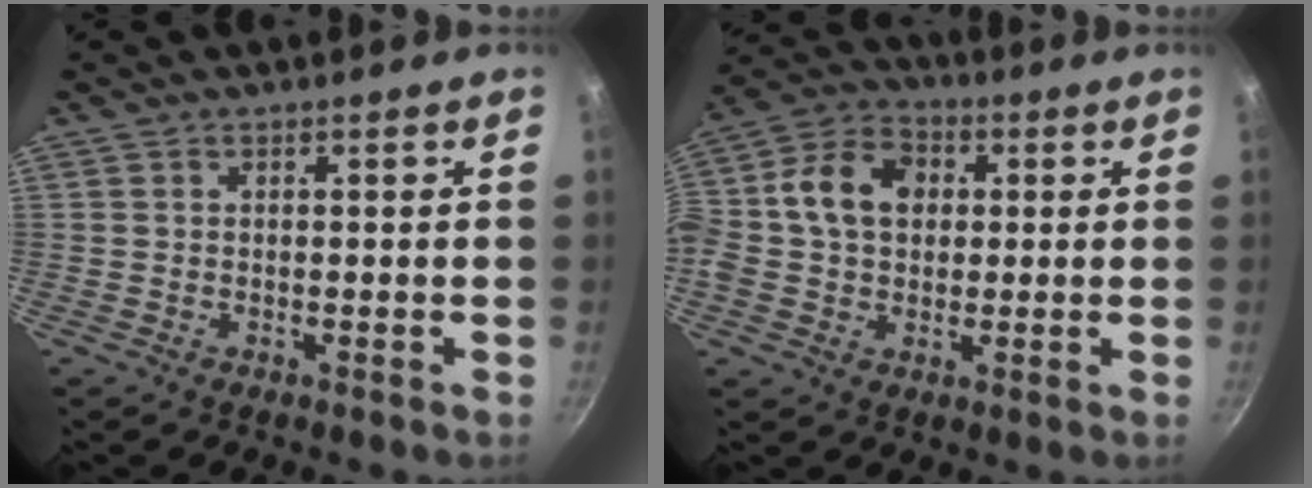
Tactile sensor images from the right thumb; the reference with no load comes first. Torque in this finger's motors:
{"motor_torque": [1.98, 3.03, 2.77, 0.00, 0.41]}